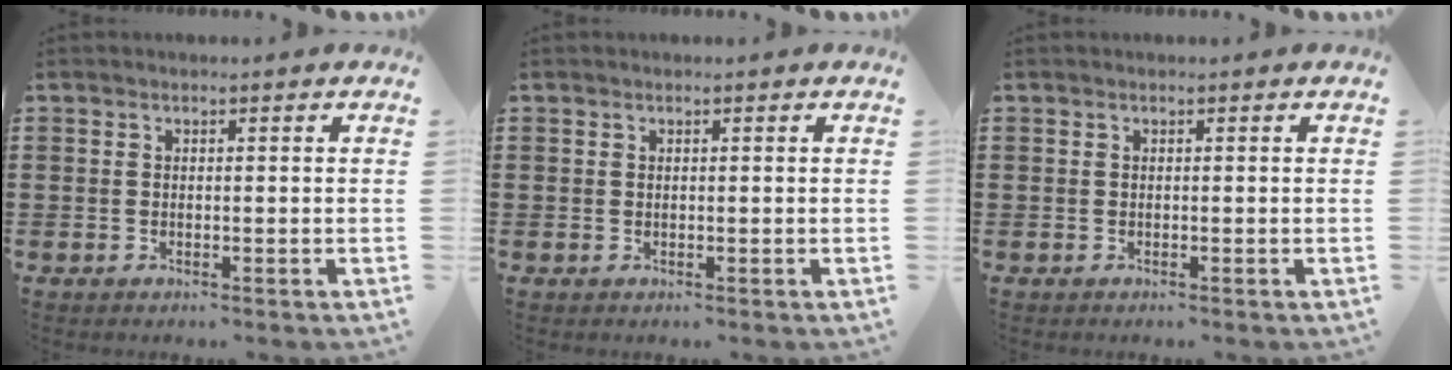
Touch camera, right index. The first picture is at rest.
{"total": 0.0}
{"total": 0.0}